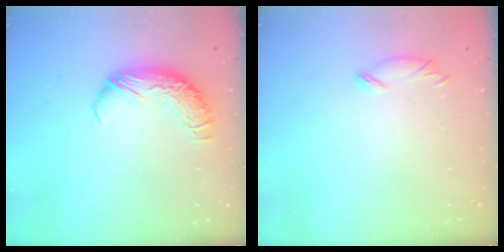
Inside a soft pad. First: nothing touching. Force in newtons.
{"total": 7.4, "press": 7.4, "slide": 0.5}